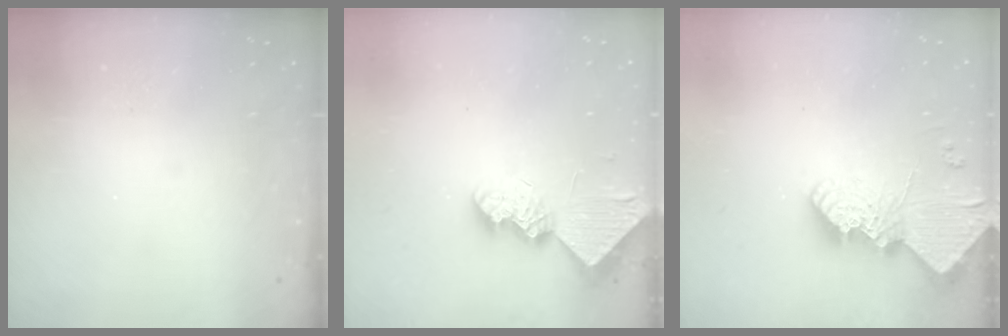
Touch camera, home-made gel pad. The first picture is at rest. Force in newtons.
{"total": 10.1, "press": 10.0, "slide": 1.0}
{"total": 14.6, "press": 14.5, "slide": 1.1}